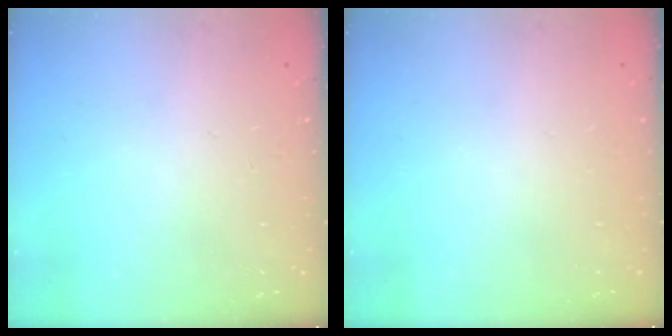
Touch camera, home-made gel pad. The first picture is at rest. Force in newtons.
{"total": 0.0}